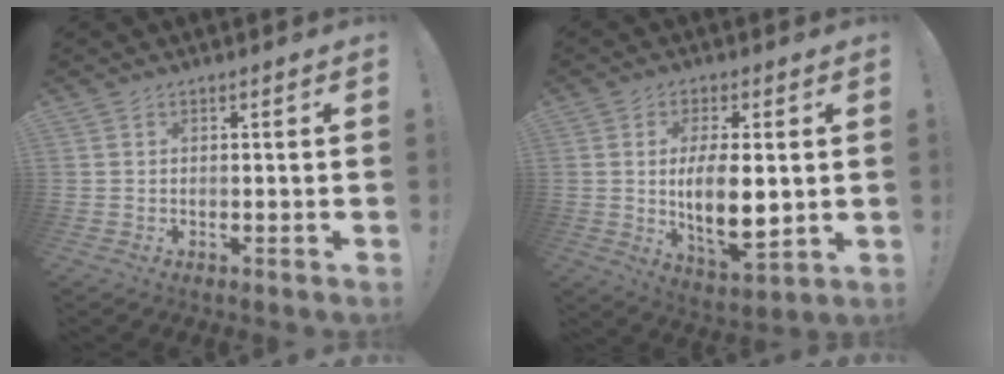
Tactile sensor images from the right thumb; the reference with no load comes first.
{"total": 13.4, "force": [0.3, 5.8, 12.1], "torque": [-0.201, -0.019, 0.003]}